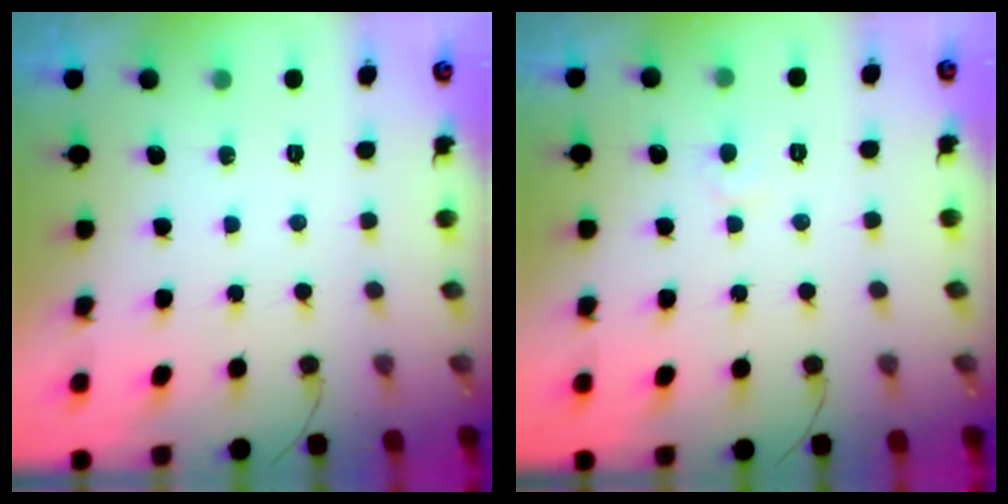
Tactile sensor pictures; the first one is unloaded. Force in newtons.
{"total": 3.7, "press": 3.7, "slide": 0.4}